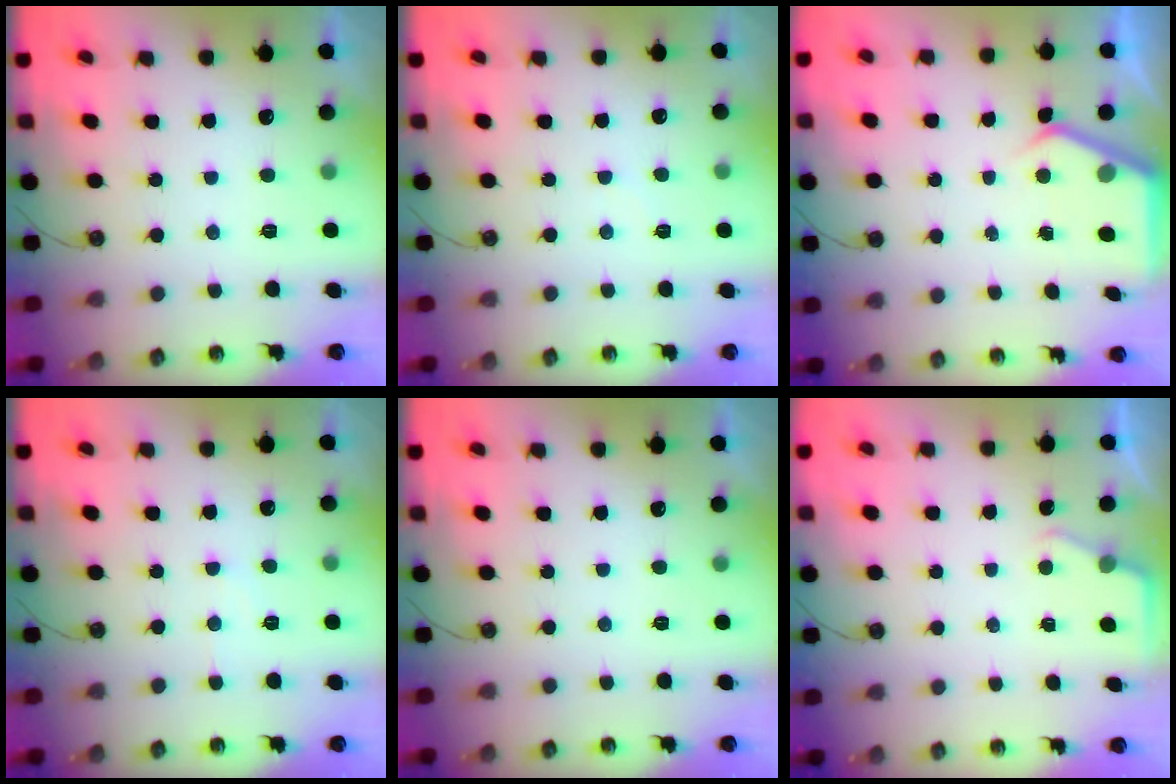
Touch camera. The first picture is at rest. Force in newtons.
{"total": 4.1, "press": 4.1, "slide": 0.6}
{"total": 4.3, "press": 4.2, "slide": 0.5}
{"total": 5.2, "press": 5.2, "slide": 0.7}
{"total": 0.0}
{"total": 3.0, "press": 2.9, "slide": 0.5}